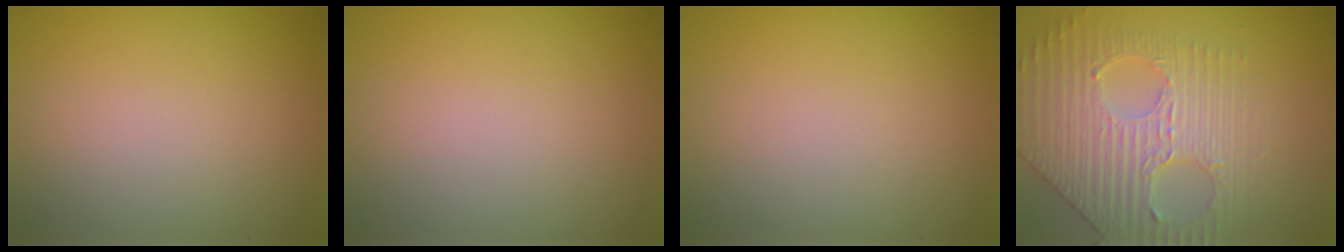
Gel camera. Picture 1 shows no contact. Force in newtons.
{"total": 0.0}
{"total": 0.0}
{"total": 4.5, "press": 4.4, "slide": 1.0}